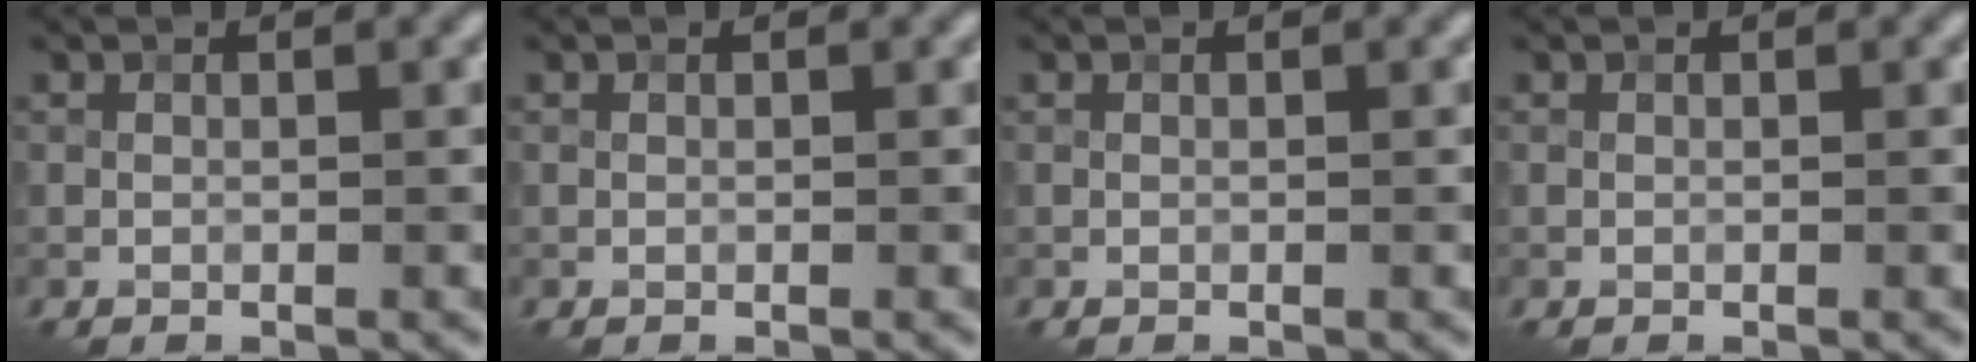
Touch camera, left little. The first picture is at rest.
{"total": 0.0}
{"total": 0.0}
{"total": 0.0}